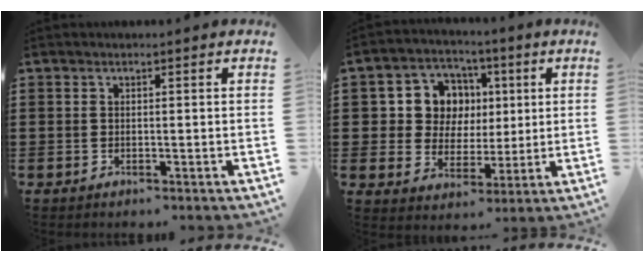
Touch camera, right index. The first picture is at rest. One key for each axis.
{"total": 8.9, "fx": 1.9, "fy": 8.1, "fz": 3.3, "tx": -0.085, "ty": 0.016, "tz": 0.038}